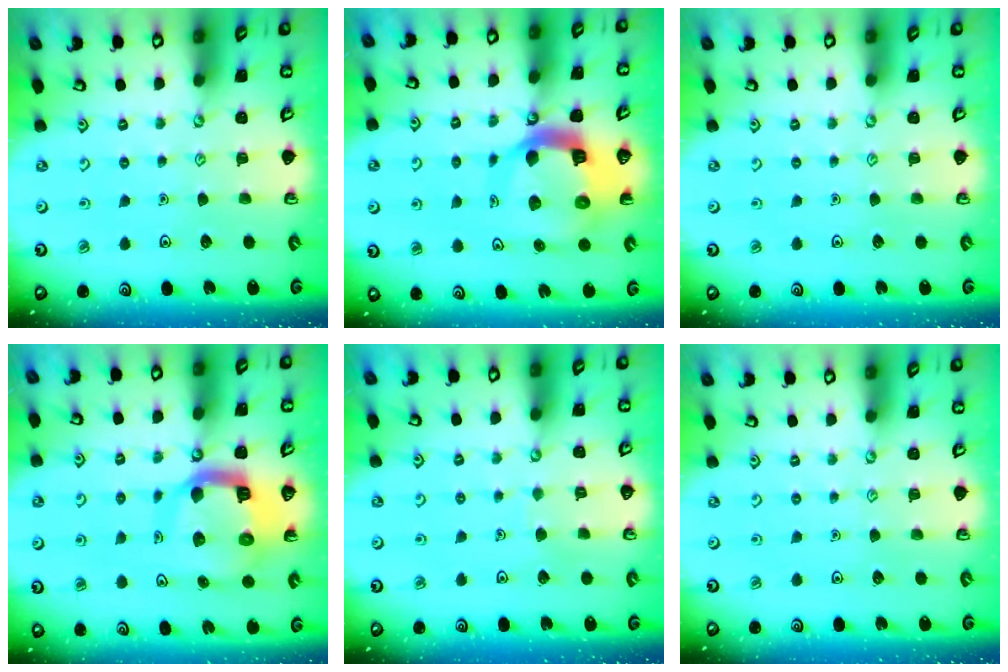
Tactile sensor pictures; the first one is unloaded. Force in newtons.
{"total": 12.9, "press": 12.8, "slide": 1.6}
{"total": 0.0}
{"total": 13.5, "press": 13.4, "slide": 1.8}
{"total": 2.3, "press": 2.3, "slide": 0.1}
{"total": 0.0}